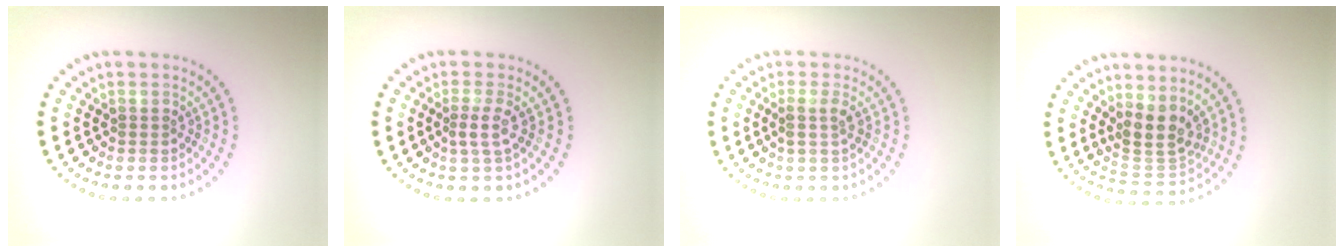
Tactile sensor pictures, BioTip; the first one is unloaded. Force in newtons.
{"total": 1.7, "press": 1.3, "slide": 1.2}
{"total": 1.5, "press": 1.3, "slide": 0.8}
{"total": 4.0, "press": 3.3, "slide": 2.2}